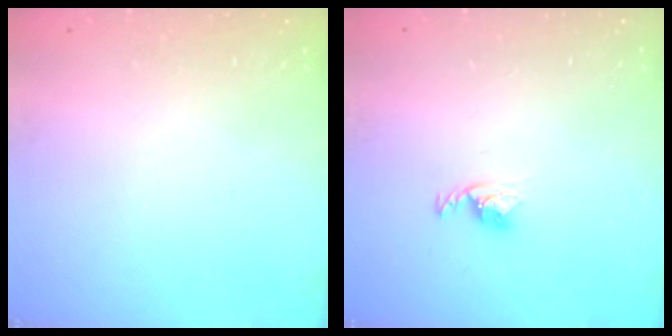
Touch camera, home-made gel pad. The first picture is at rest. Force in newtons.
{"total": 3.3, "press": 3.3, "slide": 0.5}